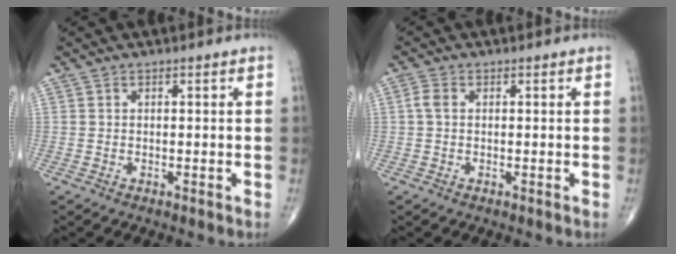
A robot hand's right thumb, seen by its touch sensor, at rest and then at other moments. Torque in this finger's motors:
{"motor_torque": [0.00, 0.00, 0.02, 0.00, 0.00]}